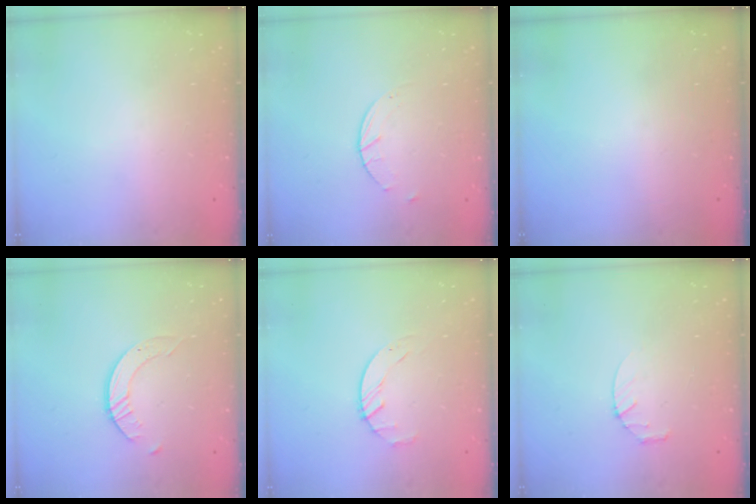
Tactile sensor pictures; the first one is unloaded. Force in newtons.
{"total": 2.6, "press": 2.6, "slide": 0.4}
{"total": 0.0}
{"total": 2.5, "press": 2.5, "slide": 0.3}
{"total": 2.1, "press": 2.1, "slide": 0.3}
{"total": 2.8, "press": 2.8, "slide": 0.4}